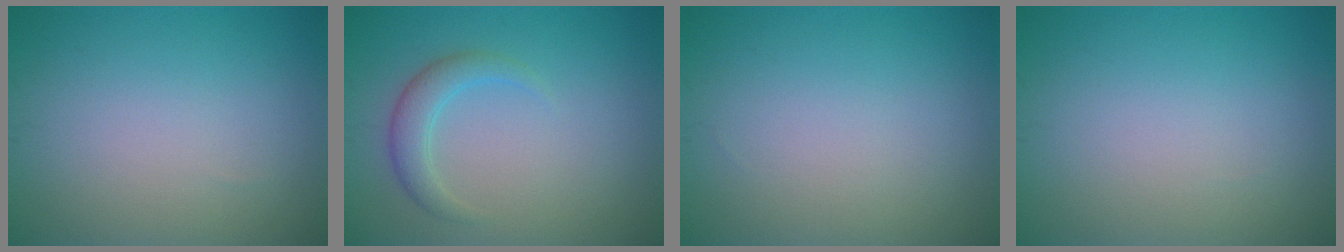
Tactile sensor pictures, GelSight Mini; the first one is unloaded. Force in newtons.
{"total": 2.4, "press": 2.4, "slide": 0.1}
{"total": 0.0}
{"total": 0.0}